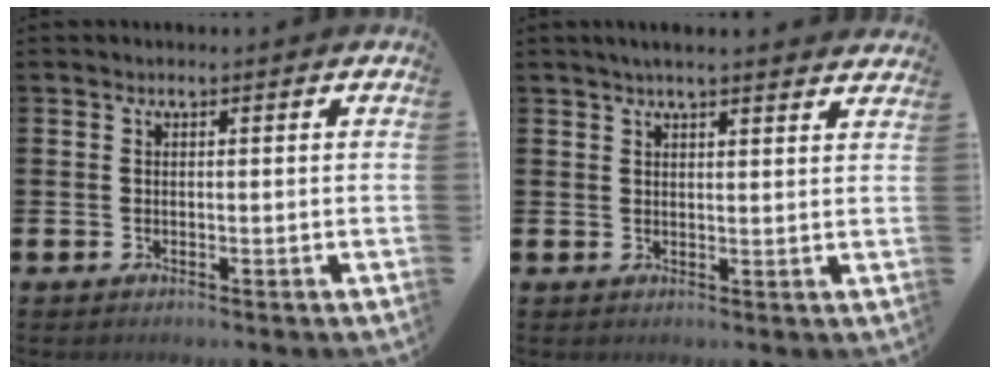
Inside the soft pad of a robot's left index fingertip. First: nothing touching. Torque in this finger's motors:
{"motor_torque": [0.67, -0.73, 0.17, 0.01]}